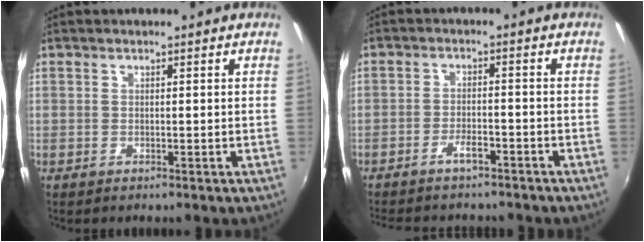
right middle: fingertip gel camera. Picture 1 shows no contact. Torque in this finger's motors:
{"motor_torque": [1.07, -1.07, 0.12, 0.04]}